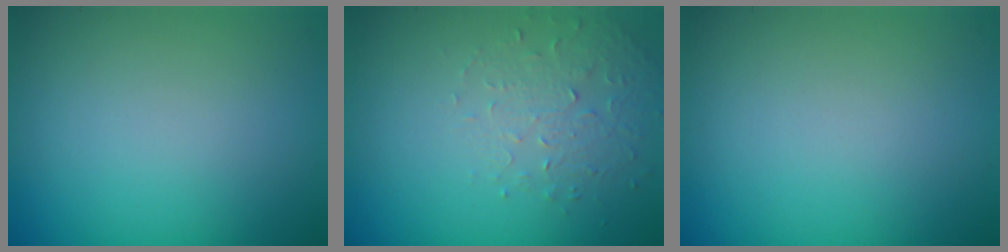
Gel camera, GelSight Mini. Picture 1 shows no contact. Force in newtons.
{"total": 1.6, "press": 1.1, "slide": 1.2}
{"total": 0.0}